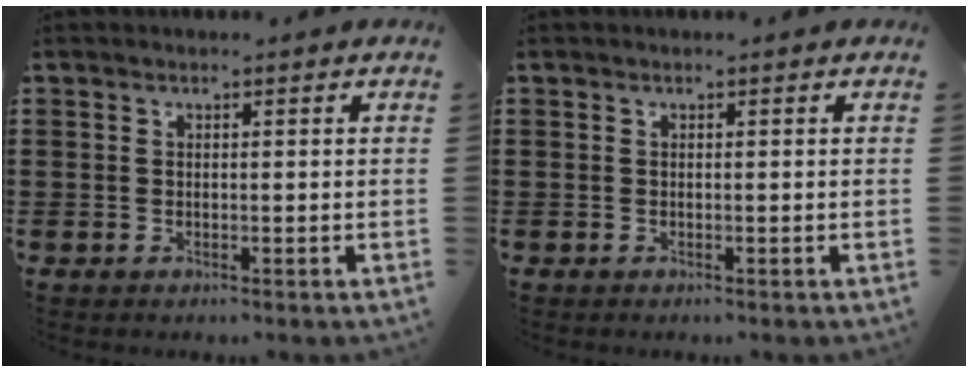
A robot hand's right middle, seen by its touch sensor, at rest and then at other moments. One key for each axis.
{"total": 0.0}